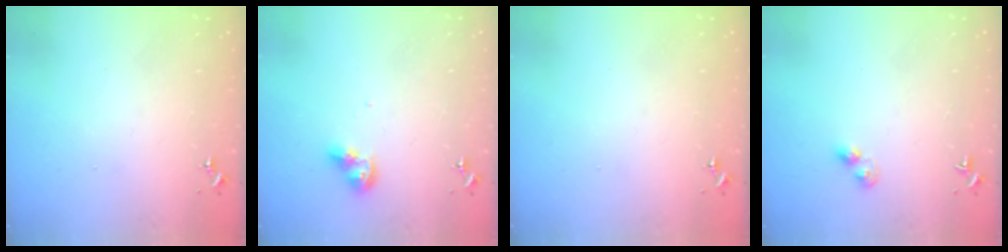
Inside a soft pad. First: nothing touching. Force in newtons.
{"total": 9.0, "press": 9.0, "slide": 1.0}
{"total": 0.0}
{"total": 4.2, "press": 4.2, "slide": 0.4}